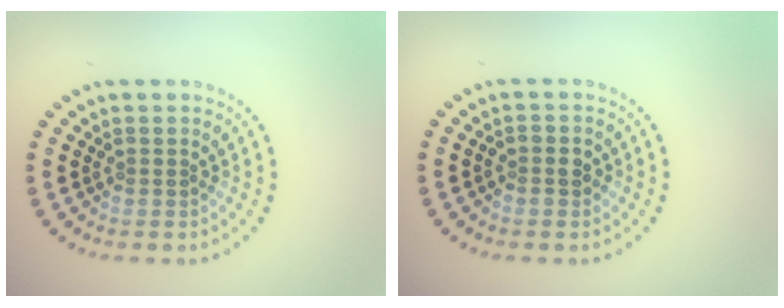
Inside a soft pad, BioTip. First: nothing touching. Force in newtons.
{"total": 1.4, "press": 1.4, "slide": 0.4}